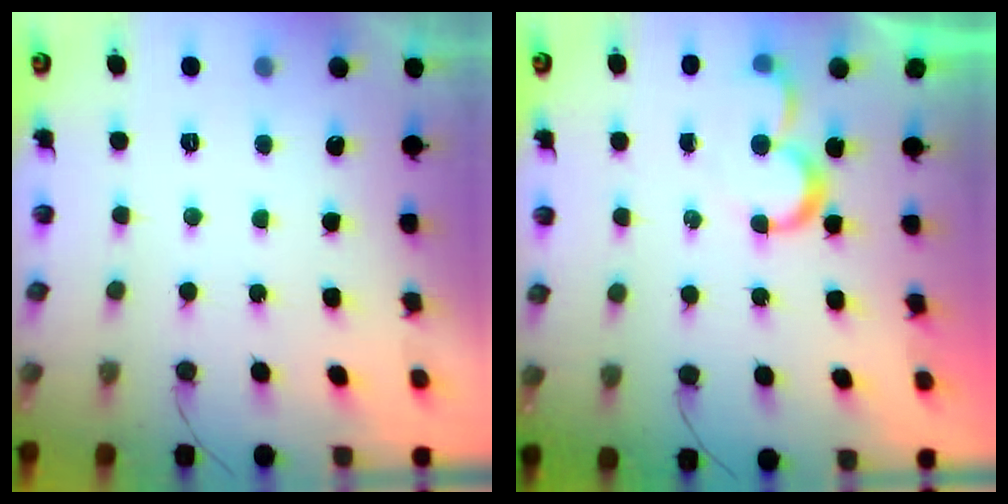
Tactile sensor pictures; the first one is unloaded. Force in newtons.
{"total": 5.5, "press": 5.5, "slide": 0.4}